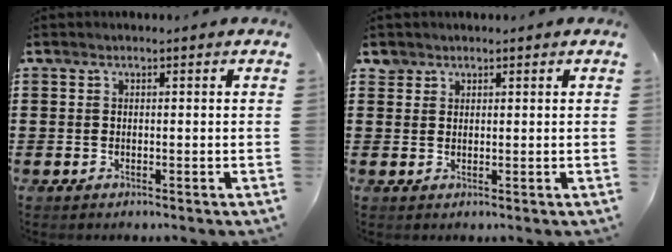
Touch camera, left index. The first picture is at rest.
{"total": 1.6, "force": [1.3, 0.9, 0.1], "torque": [-0.007, 0.003, 0.027]}